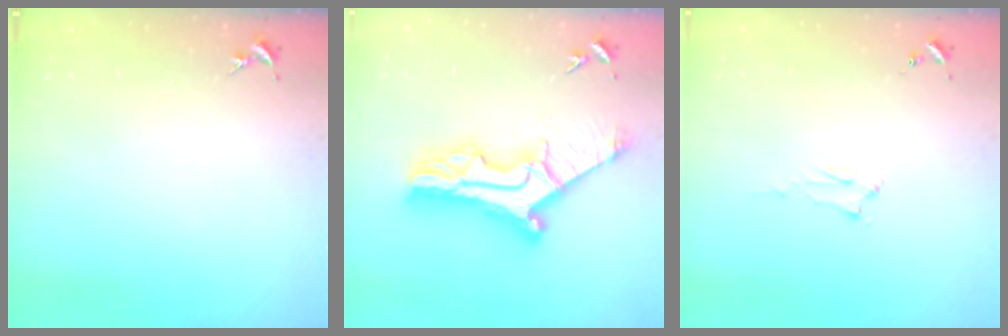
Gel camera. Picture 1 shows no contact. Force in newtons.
{"total": 12.7, "press": 12.6, "slide": 1.1}
{"total": 2.0, "press": 2.0, "slide": 0.2}